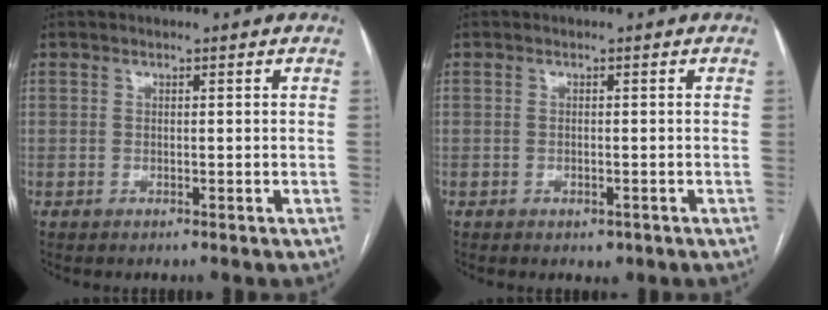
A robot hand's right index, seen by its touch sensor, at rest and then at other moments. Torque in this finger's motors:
{"motor_torque": [0.27, -0.12, 0.05, 0.01]}